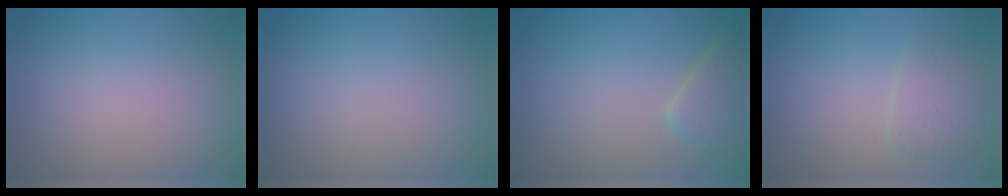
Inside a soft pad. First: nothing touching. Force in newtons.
{"total": 0.0}
{"total": 2.3, "press": 2.3, "slide": 0.1}
{"total": 2.0, "press": 2.0, "slide": 0.1}